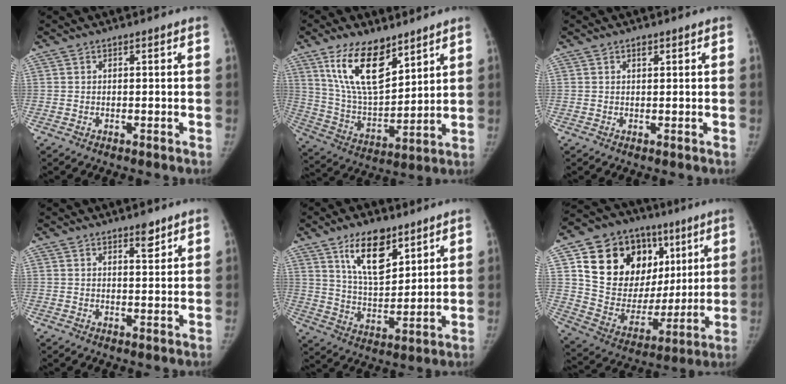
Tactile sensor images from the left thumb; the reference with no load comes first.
{"total": 16.1, "force": [9.8, 7.2, 10.5], "torque": [-0.157, -0.054, 0.196]}
{"total": 0.9, "force": [0.6, 0.5, 0.5], "torque": [-0.006, -0.003, 0.009]}
{"total": 2.9, "force": [2.1, 1.1, 1.7], "torque": [-0.014, -0.014, 0.032]}
{"total": 12.8, "force": [7.5, 6.0, 8.5], "torque": [-0.116, -0.048, 0.139]}
{"total": 25.9, "force": [9.3, 18.6, 15.5], "torque": [-0.205, 0.011, 0.170]}